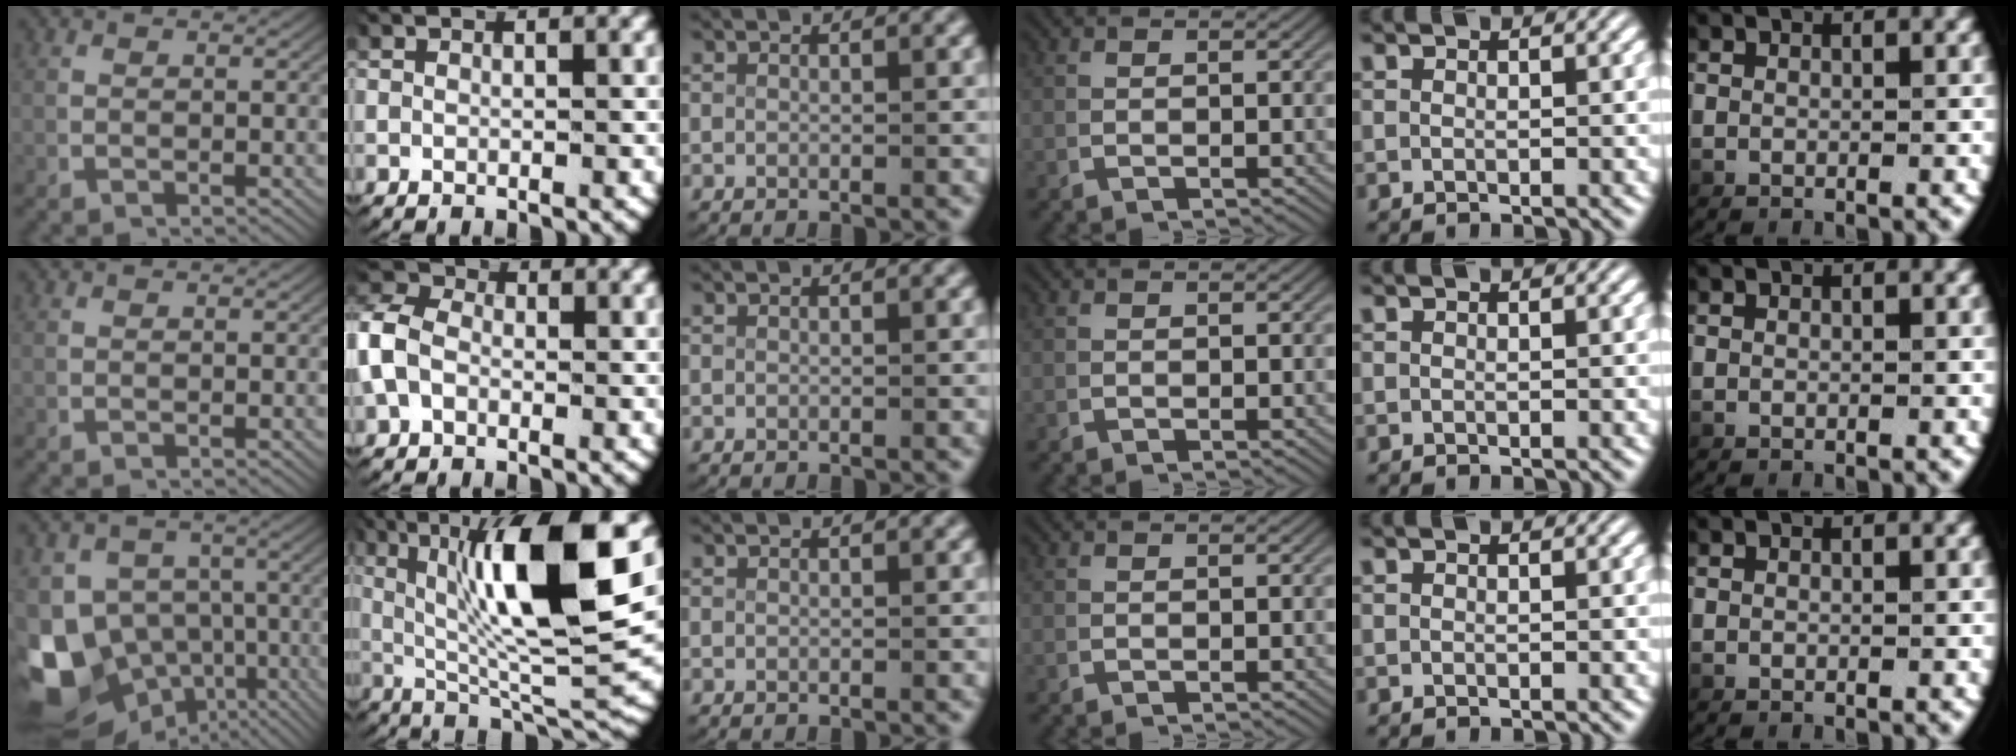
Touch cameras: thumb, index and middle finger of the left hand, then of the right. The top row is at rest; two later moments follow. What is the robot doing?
{"motion": "lift_and_place", "object": "scissors"}